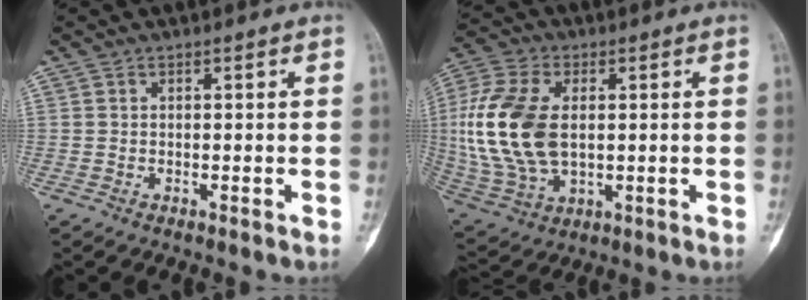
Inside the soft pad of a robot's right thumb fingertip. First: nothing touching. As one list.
[{"total": 18.6, "force": [1.4, 11.2, 14.8], "torque": [-0.331, -0.003, 0.034]}]